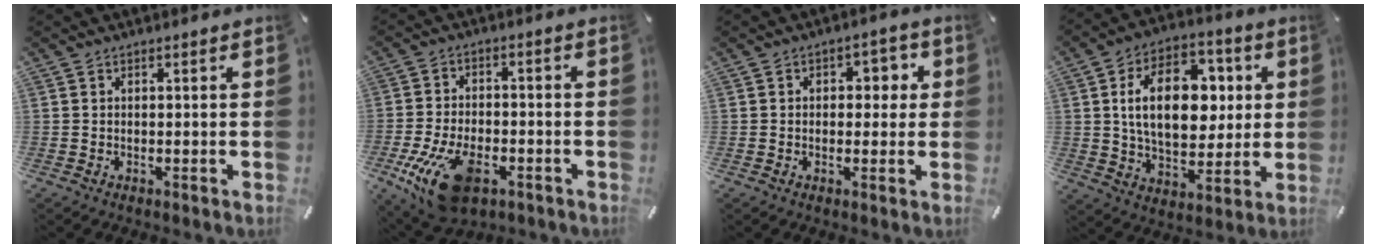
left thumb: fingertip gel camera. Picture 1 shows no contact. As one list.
[{"total": 14.8, "force": [-6.6, 8.1, 10.4], "torque": [-0.209, 0.025, -0.108]}, {"total": 4.3, "force": [0.1, 3.2, 2.9], "torque": [-0.021, -0.003, -0.014]}, {"total": 18.8, "force": [3.2, 12.0, 14.1], "torque": [-0.246, 0.011, 0.054]}]